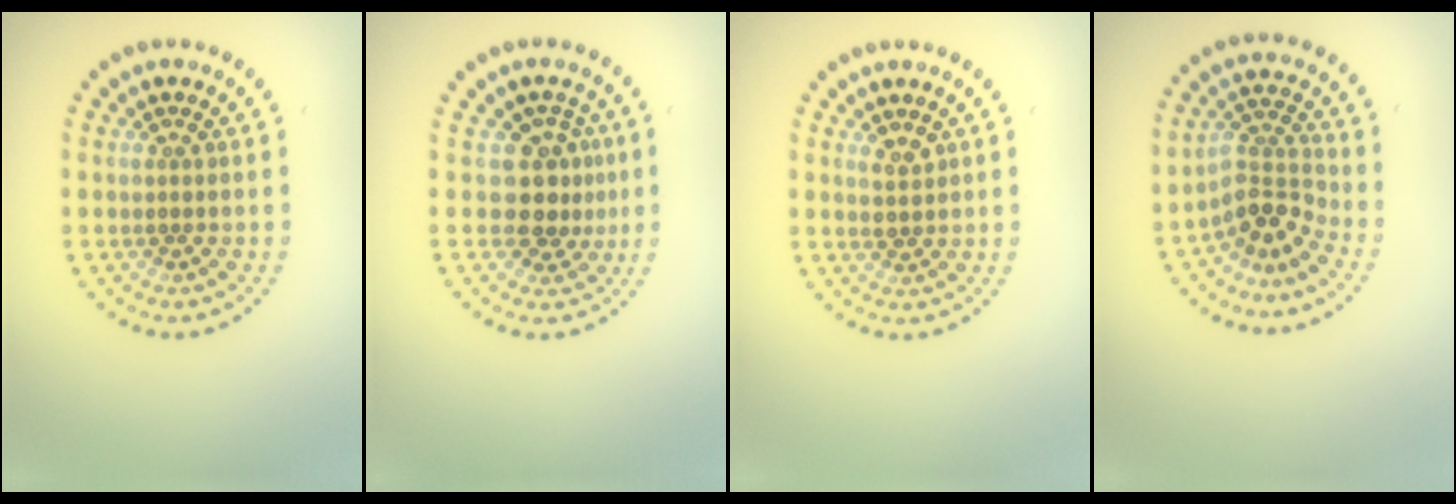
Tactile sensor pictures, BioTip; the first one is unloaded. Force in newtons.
{"total": 3.2, "press": 2.8, "slide": 1.7}
{"total": 1.5, "press": 1.4, "slide": 0.4}
{"total": 3.6, "press": 2.5, "slide": 2.6}